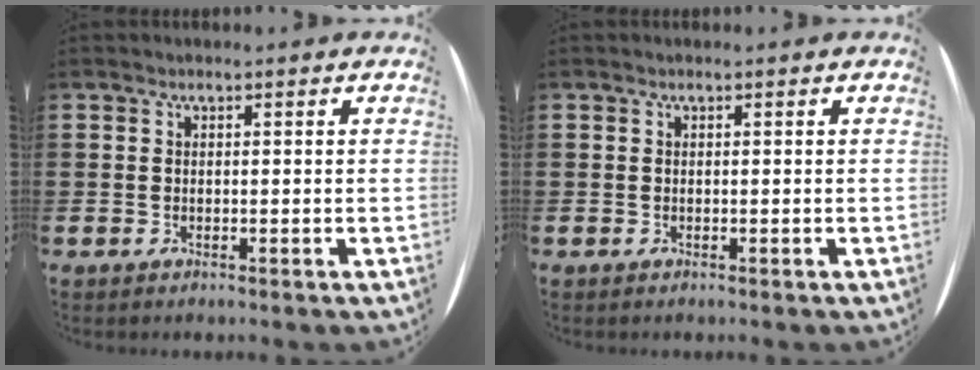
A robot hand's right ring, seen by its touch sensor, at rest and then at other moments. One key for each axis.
{"total": 0.0}